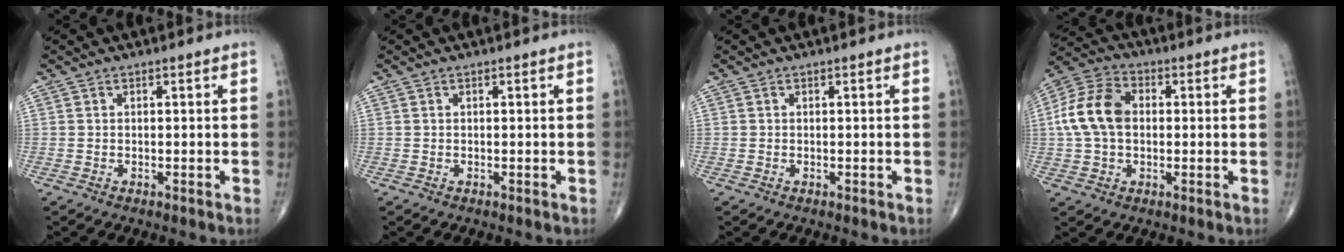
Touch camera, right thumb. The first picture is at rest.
{"total": 0.0}
{"total": 0.0}
{"total": 11.5, "force": [0.7, 7.9, 8.3], "torque": [-0.166, 0.028, 0.005]}